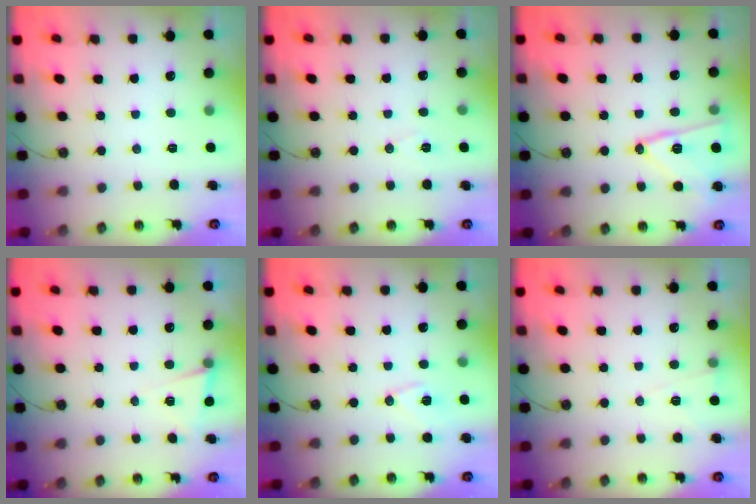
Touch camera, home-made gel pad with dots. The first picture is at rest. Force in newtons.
{"total": 5.6, "press": 3.2, "slide": 4.5}
{"total": 14.2, "press": 14.2, "slide": 0.5}
{"total": 3.0, "press": 2.7, "slide": 1.2}
{"total": 8.4, "press": 8.0, "slide": 2.6}
{"total": 6.3, "press": 4.5, "slide": 4.3}